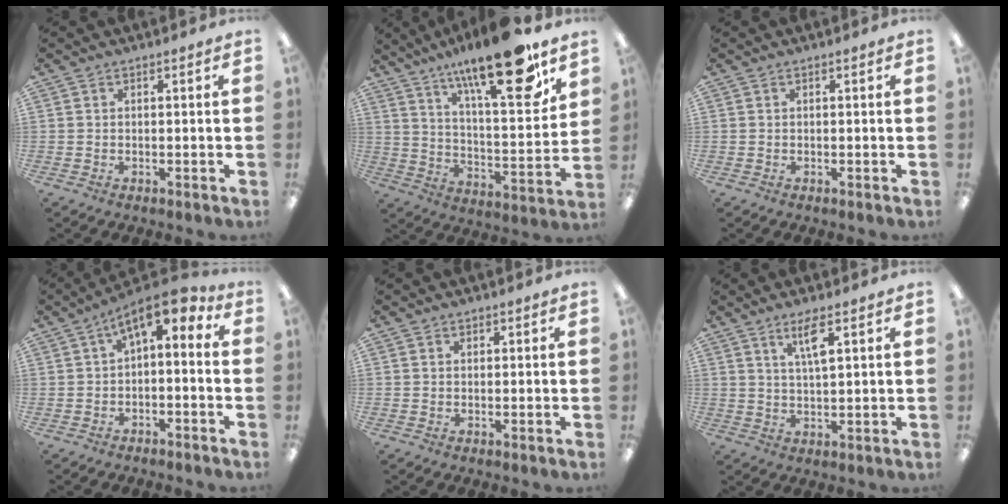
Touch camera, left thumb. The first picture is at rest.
{"total": 22.0, "force": [15.3, 5.3, 14.8], "torque": [-0.225, -0.101, 0.243]}
{"total": 0.0}
{"total": 7.9, "force": [2.7, 3.2, 6.7], "torque": [-0.097, -0.018, 0.042]}
{"total": 0.7, "force": [0.5, 0.6, 0.1], "torque": [-0.002, 0.002, 0.008]}
{"total": 5.2, "force": [3.1, 1.1, 4.1], "torque": [-0.074, -0.006, 0.049]}